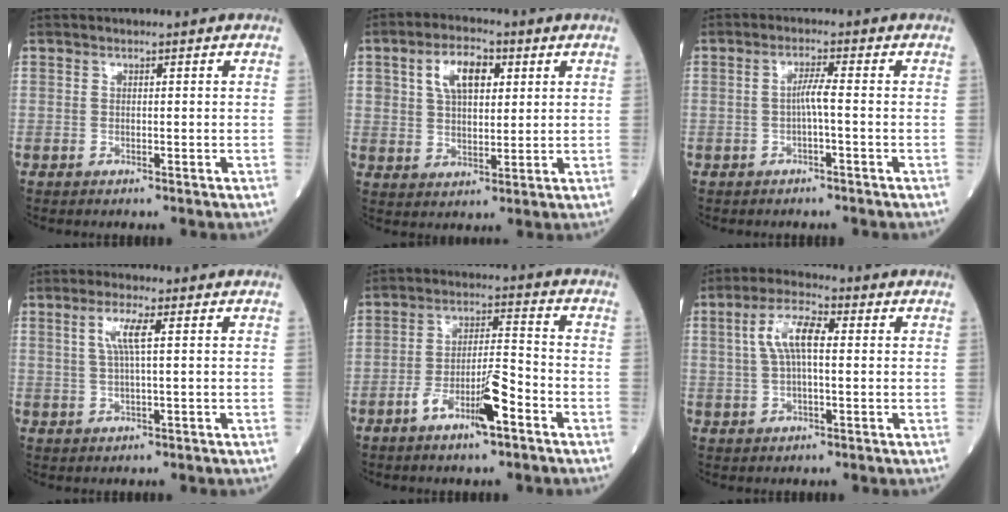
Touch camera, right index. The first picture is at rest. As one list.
[{"total": 7.7, "force": [2.9, 4.0, 5.9], "torque": [-0.109, 0.018, 0.054]}, {"total": 2.4, "force": [-0.5, -0.2, 2.4], "torque": [-0.042, 0.003, -0.010]}, {"total": 4.0, "force": [1.3, 0.1, 3.8], "torque": [-0.080, 0.005, 0.025]}, {"total": 8.3, "force": [-4.4, 1.4, 6.9], "torque": [-0.126, 0.006, -0.076]}, {"total": 7.0, "force": [1.4, 2.1, 6.5], "torque": [-0.135, 0.018, 0.026]}]